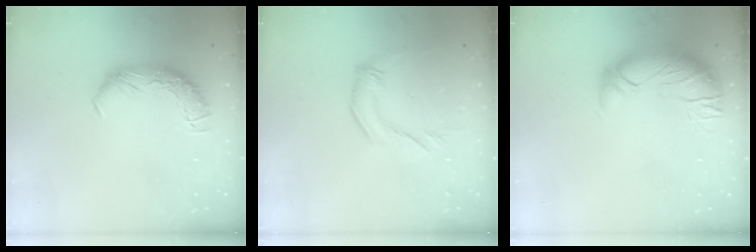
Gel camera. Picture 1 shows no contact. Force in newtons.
{"total": 1.5, "press": 1.2, "slide": 0.8}
{"total": 2.8, "press": 1.2, "slide": 2.5}